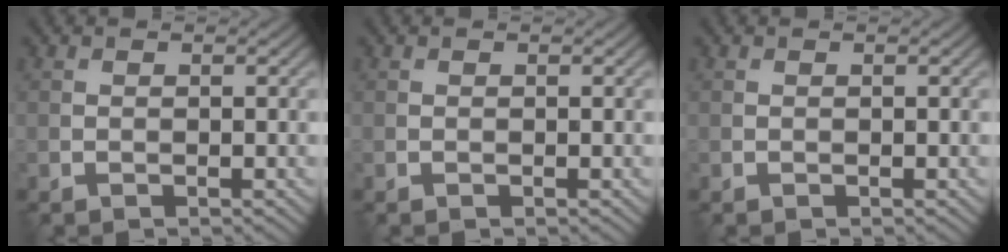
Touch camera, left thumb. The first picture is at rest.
{"total": 0.0}
{"total": 0.0}